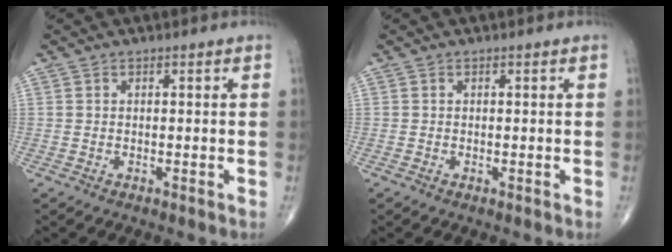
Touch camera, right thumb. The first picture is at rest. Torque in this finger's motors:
{"motor_torque": [-0.04, 1.05, -0.03, 0.08, -0.01]}